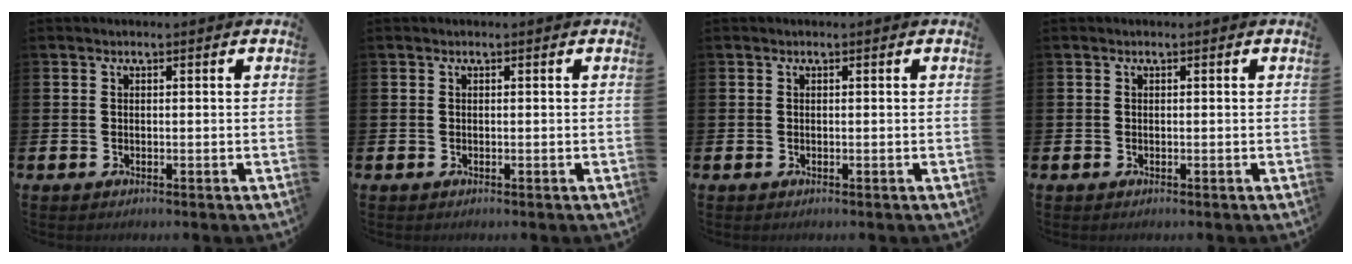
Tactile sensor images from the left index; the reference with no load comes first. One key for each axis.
{"total": 0.0}
{"total": 0.0}
{"total": 0.0}